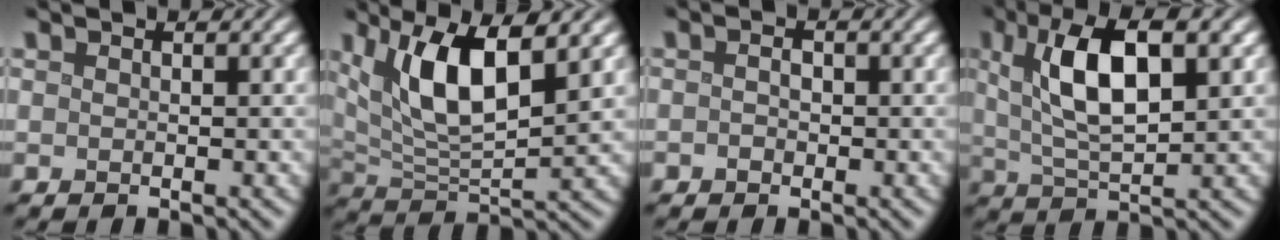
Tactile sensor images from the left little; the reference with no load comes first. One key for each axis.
{"total": 7.5, "fx": 2.9, "fy": 2.6, "fz": 6.4, "tx": -0.126, "ty": -0.003, "tz": 0.056}
{"total": 0.9, "fx": -0.4, "fy": 0.7, "fz": 0.4, "tx": -0.009, "ty": -0.001, "tz": -0.011}
{"total": 8.2, "fx": 2.5, "fy": 3.2, "fz": 7.2, "tx": -0.127, "ty": 0.010, "tz": 0.041}